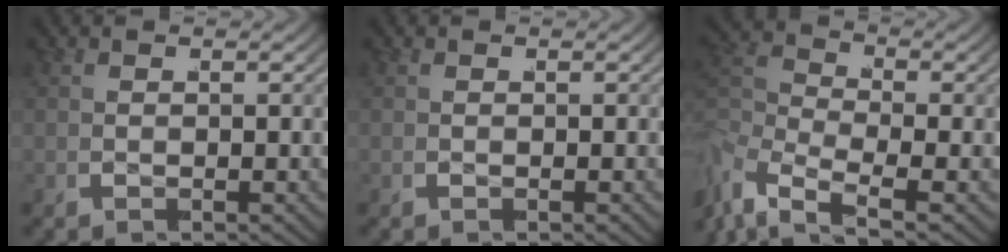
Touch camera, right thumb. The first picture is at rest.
{"total": 0.0}
{"total": 5.6, "force": [-2.7, 3.6, 3.3], "torque": [-0.094, -0.028, -0.048]}